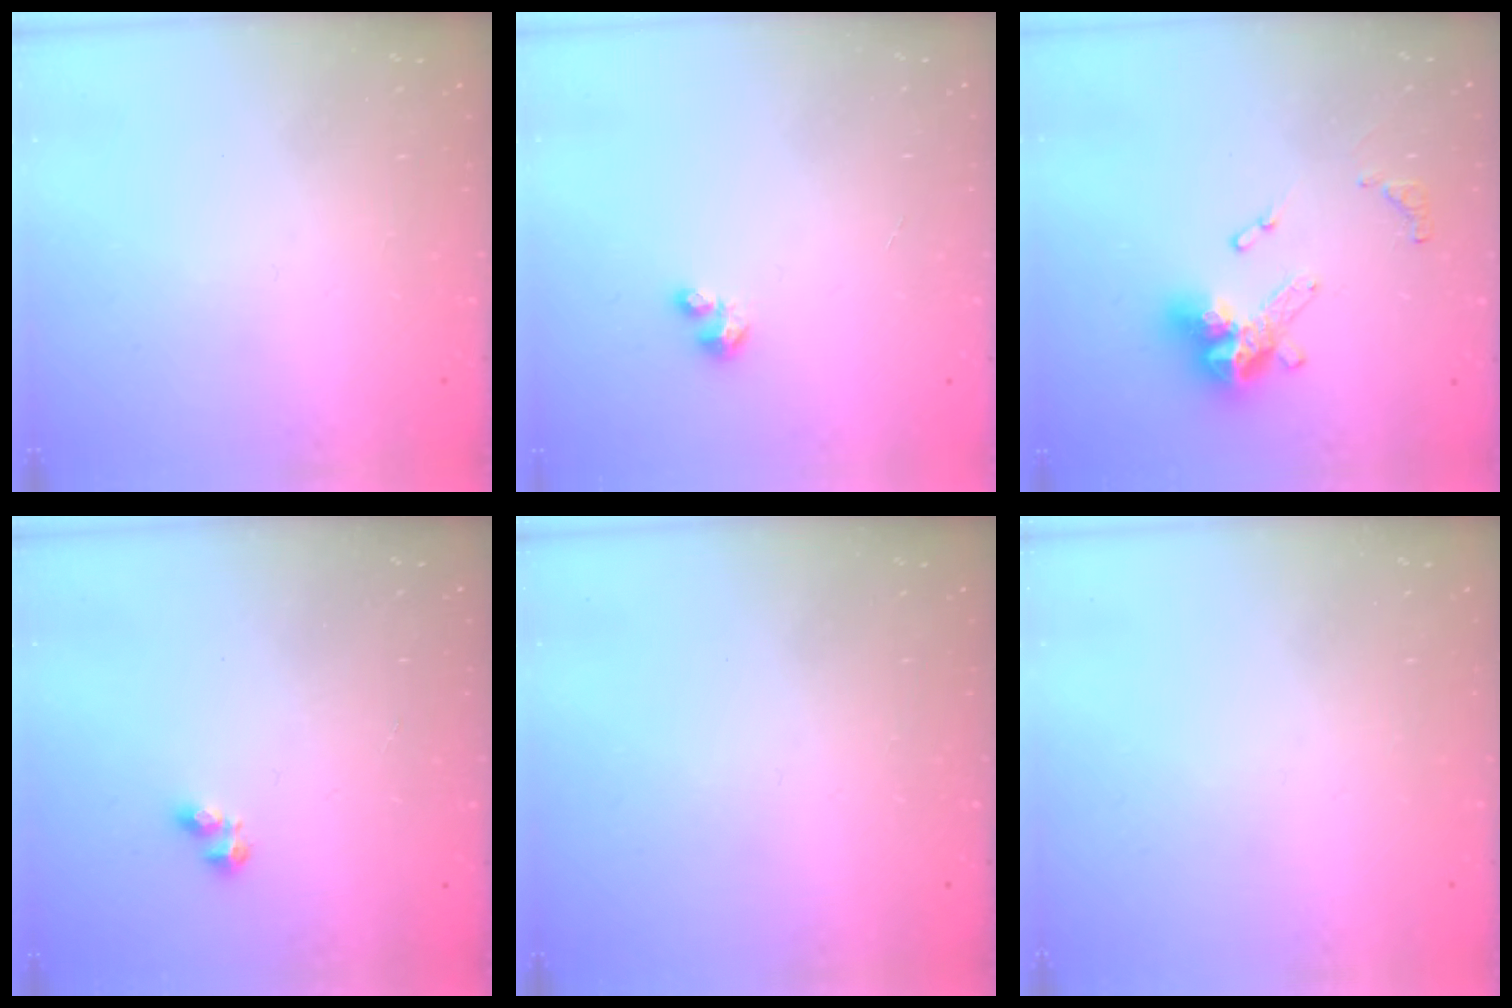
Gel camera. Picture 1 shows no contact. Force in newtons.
{"total": 2.5, "press": 2.5, "slide": 0.3}
{"total": 13.1, "press": 13.0, "slide": 1.4}
{"total": 2.7, "press": 2.7, "slide": 0.4}
{"total": 0.0}
{"total": 0.0}